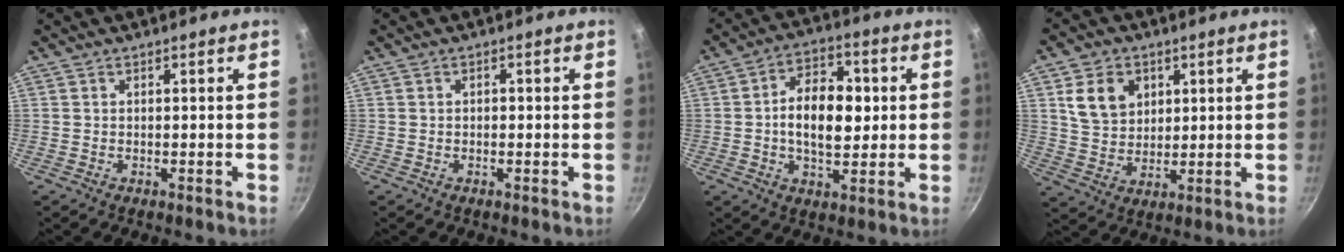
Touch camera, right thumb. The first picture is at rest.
{"total": 0.7, "force": [-0.1, 0.5, 0.5], "torque": [-0.002, 0.002, -0.004]}
{"total": 12.6, "force": [0.5, 7.4, 10.1], "torque": [-0.137, 0.011, 0.005]}
{"total": 9.3, "force": [3.5, 7.2, 4.7], "torque": [-0.056, -0.013, 0.072]}